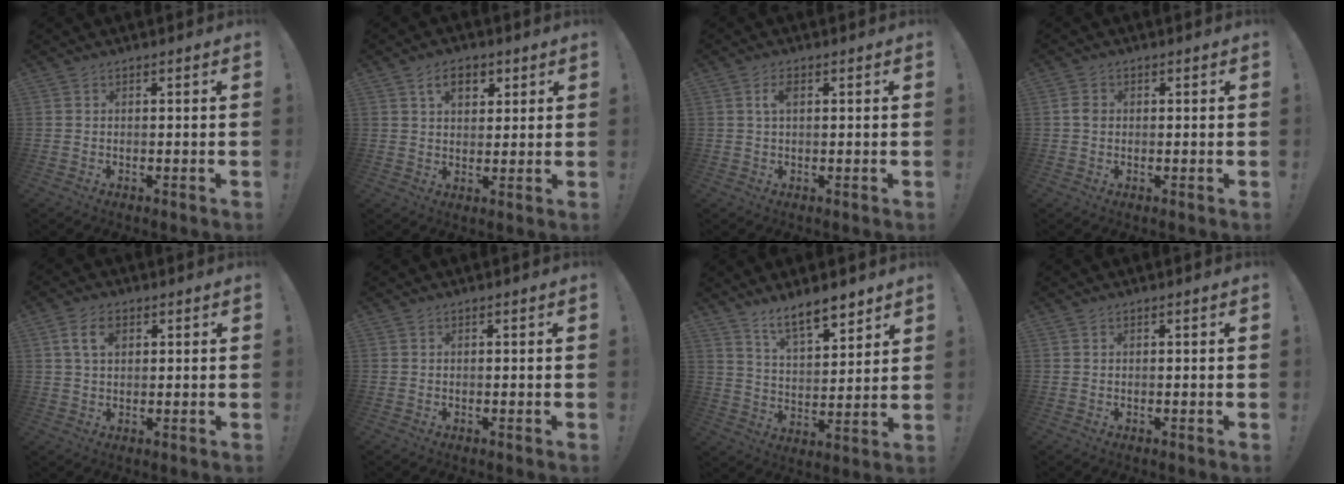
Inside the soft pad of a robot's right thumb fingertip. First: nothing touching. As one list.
[{"total": 7.2, "force": [3.3, 4.8, 4.2], "torque": [-0.058, -0.002, 0.058]}, {"total": 3.0, "force": [0.9, 1.5, 2.4], "torque": [-0.050, 0.007, 0.014]}, {"total": 2.4, "force": [-0.2, 1.9, 1.5], "torque": [-0.026, 0.007, -0.004]}, {"total": 6.3, "force": [1.9, 3.9, 4.6], "torque": [-0.076, 0.006, 0.036]}, {"total": 0.0}, {"total": 11.0, "force": [8.4, 3.3, 6.2], "torque": [-0.096, -0.054, 0.150]}, {"total": 0.0}]